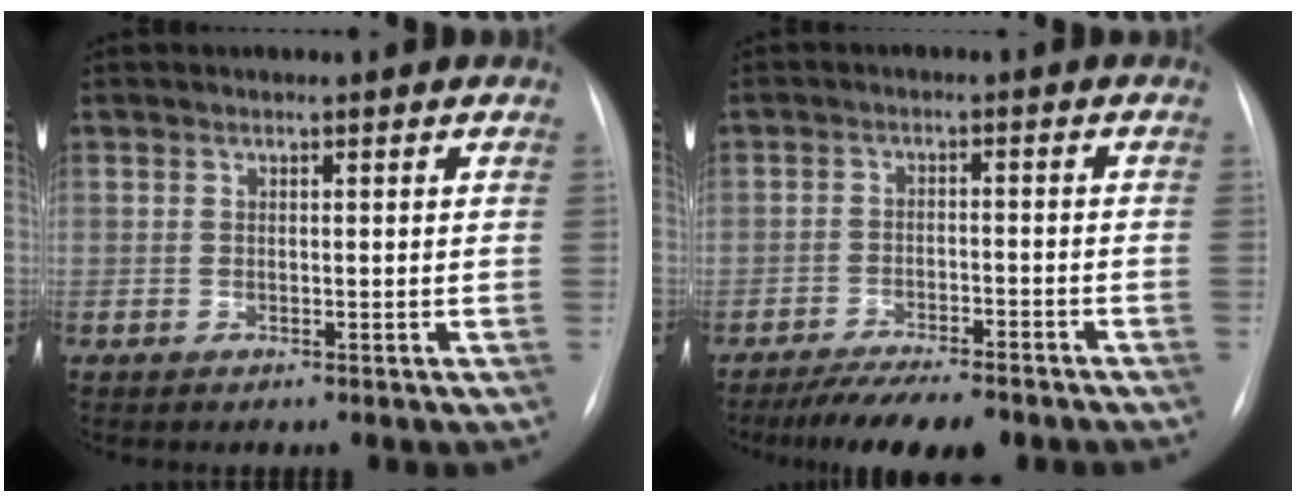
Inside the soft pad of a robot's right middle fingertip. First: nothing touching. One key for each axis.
{"total": 9.1, "fx": -7.6, "fy": 2.3, "fz": 4.5, "tx": -0.060, "ty": -0.011, "tz": -0.117}